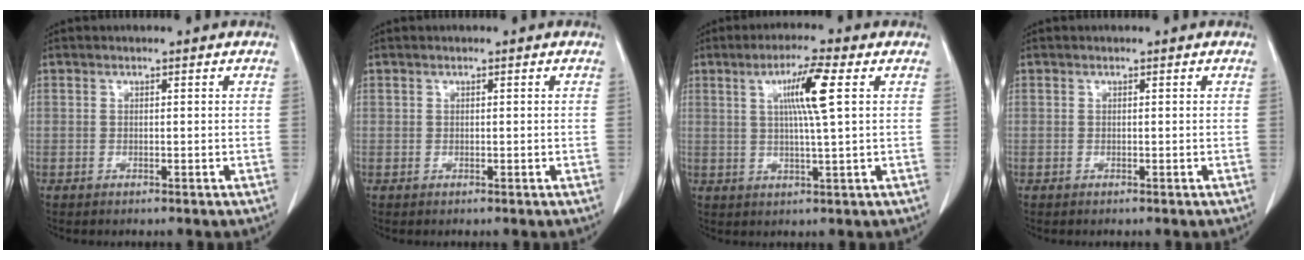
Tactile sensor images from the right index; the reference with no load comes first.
{"total": 0.0}
{"total": 7.0, "force": [2.1, -0.7, 6.7], "torque": [-0.121, 0.001, 0.036]}
{"total": 0.0}